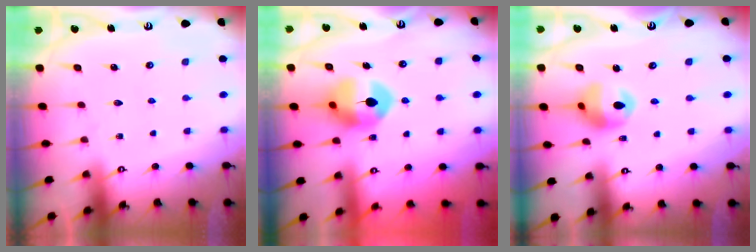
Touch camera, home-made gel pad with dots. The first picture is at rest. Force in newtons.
{"total": 10.5, "press": 10.5, "slide": 0.5}
{"total": 12.5, "press": 11.9, "slide": 3.8}